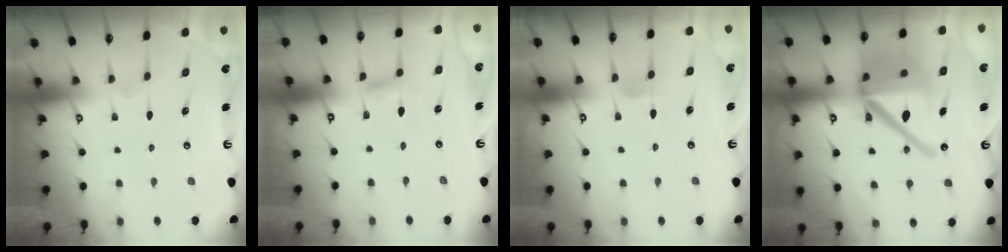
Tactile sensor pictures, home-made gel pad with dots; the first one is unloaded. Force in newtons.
{"total": 2.9, "press": 2.8, "slide": 0.3}
{"total": 3.1, "press": 3.1, "slide": 0.4}
{"total": 22.7, "press": 22.4, "slide": 3.8}